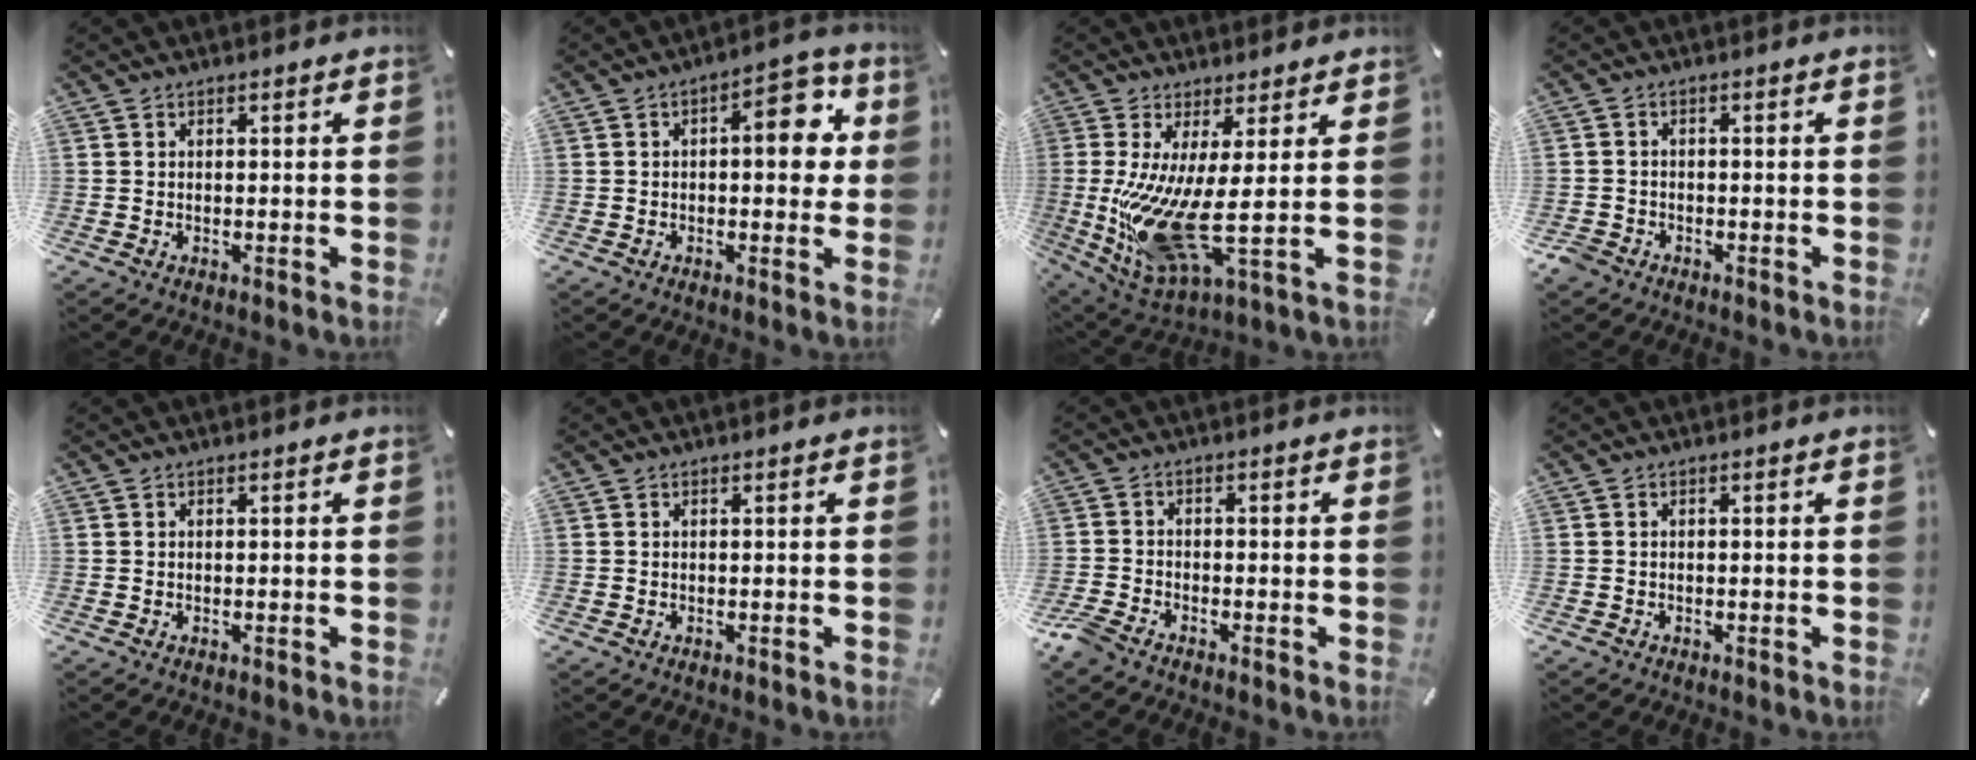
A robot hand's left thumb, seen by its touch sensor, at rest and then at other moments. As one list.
[{"total": 10.1, "force": [1.7, 5.2, 8.4], "torque": [-0.096, -0.004, 0.017]}, {"total": 14.5, "force": [0.6, 3.3, 14.1], "torque": [-0.299, -0.040, 0.013]}, {"total": 2.4, "force": [-1.6, 1.7, 0.6], "torque": [-0.016, 0.007, -0.034]}, {"total": 0.0}, {"total": 0.0}, {"total": 3.3, "force": [-2.7, 1.2, 1.3], "torque": [-0.047, 0.005, -0.060]}, {"total": 0.6, "force": [-0.3, 0.5, 0.2], "torque": [-0.003, 0.002, -0.007]}]